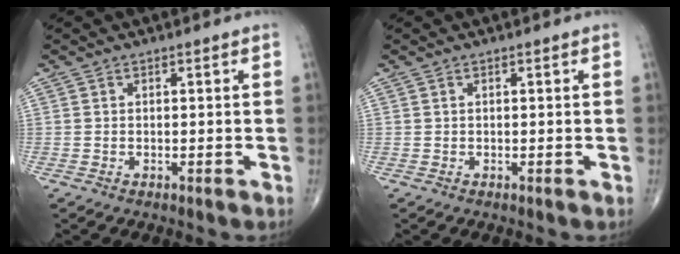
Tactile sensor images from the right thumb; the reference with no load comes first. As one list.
[{"total": 0.0}]